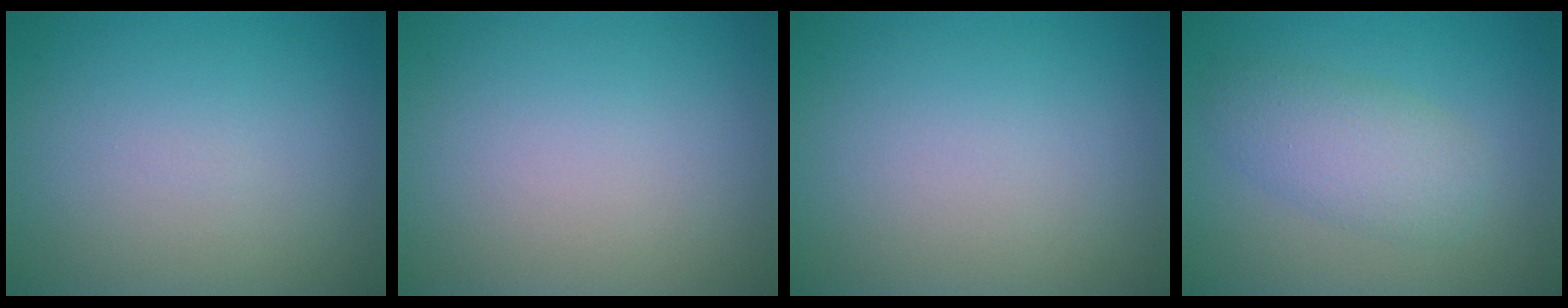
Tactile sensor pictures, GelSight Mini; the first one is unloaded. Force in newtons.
{"total": 0.0}
{"total": 0.0}
{"total": 3.8, "press": 3.8, "slide": 0.1}